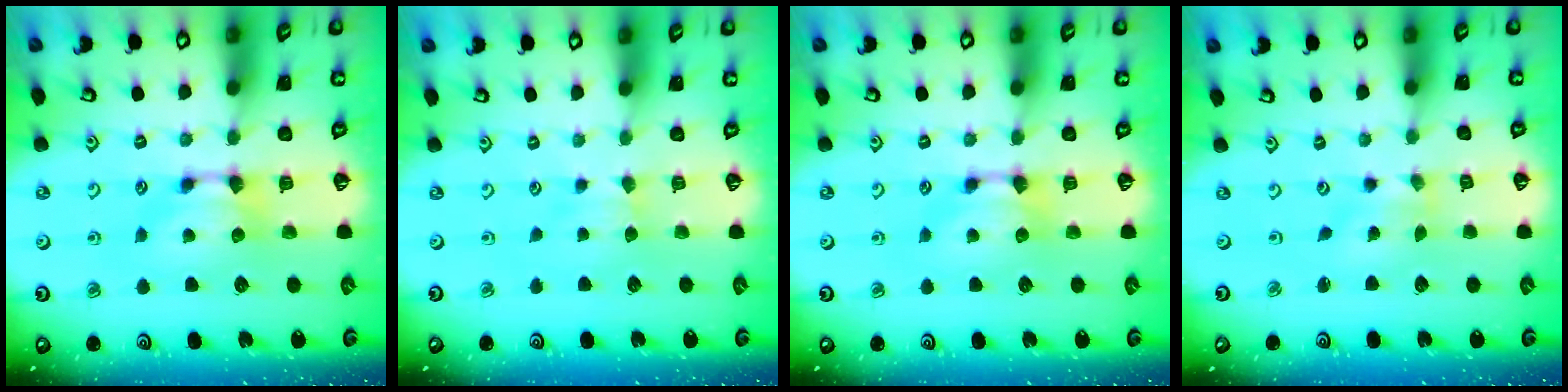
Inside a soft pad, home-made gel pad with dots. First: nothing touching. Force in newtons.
{"total": 2.4, "press": 2.3, "slide": 0.6}
{"total": 0.0}
{"total": 2.1, "press": 1.8, "slide": 1.1}